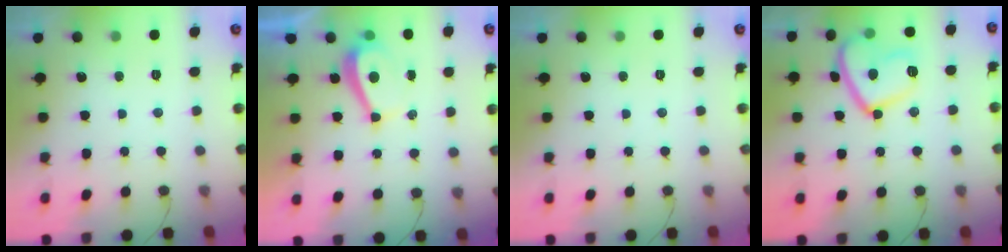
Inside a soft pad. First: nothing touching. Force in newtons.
{"total": 5.5, "press": 5.5, "slide": 0.7}
{"total": 0.0}
{"total": 13.4, "press": 13.4, "slide": 0.6}